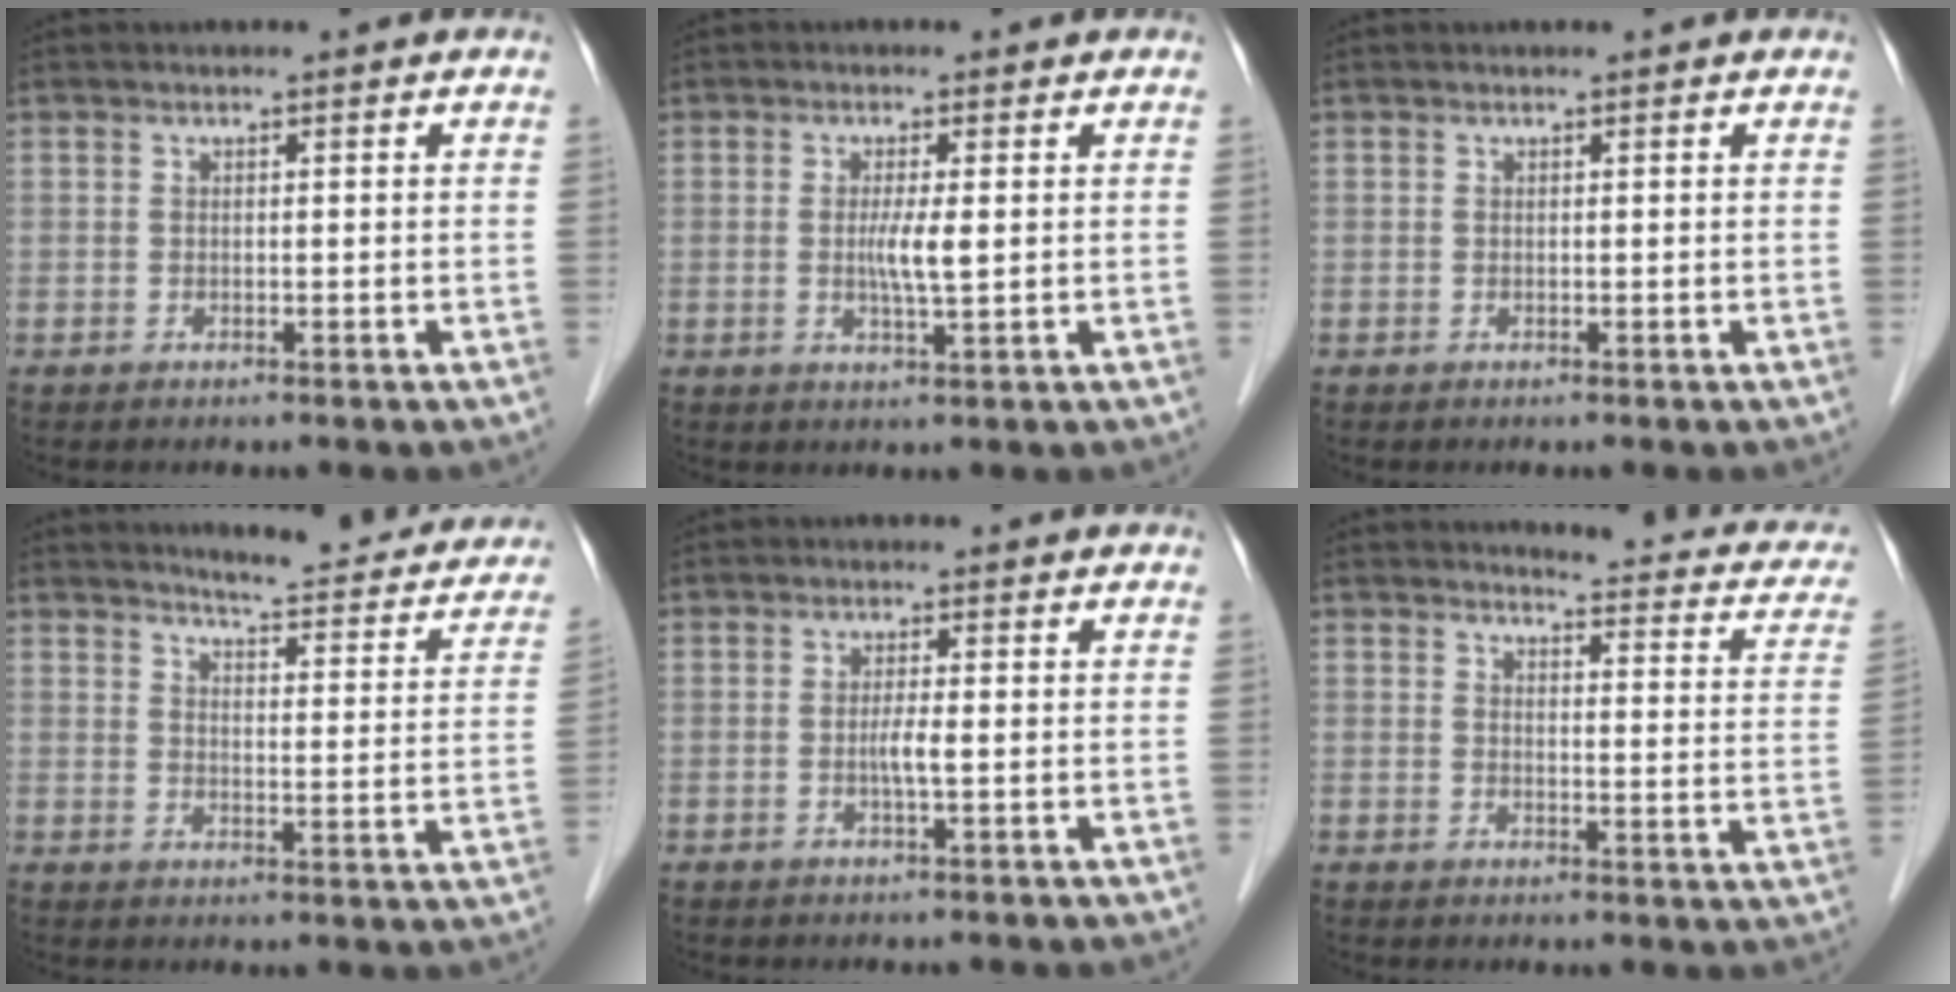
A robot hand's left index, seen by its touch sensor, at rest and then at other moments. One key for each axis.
{"total": 3.4, "fx": 0.2, "fy": 0.0, "fz": 3.4, "tx": -0.068, "ty": -0.006, "tz": 0.004}
{"total": 0.6, "fx": 0.6, "fy": 0.1, "fz": 0.2, "tx": -0.004, "ty": 0.003, "tz": 0.005}
{"total": 16.3, "fx": 15.1, "fy": 2.5, "fz": 5.5, "tx": -0.054, "ty": -0.044, "tz": 0.166}
{"total": 2.1, "fx": -0.3, "fy": -0.1, "fz": 2.1, "tx": -0.041, "ty": -0.001, "tz": -0.005}
{"total": 12.5, "fx": 11.3, "fy": 2.5, "fz": 4.5, "tx": -0.032, "ty": -0.033, "tz": 0.099}